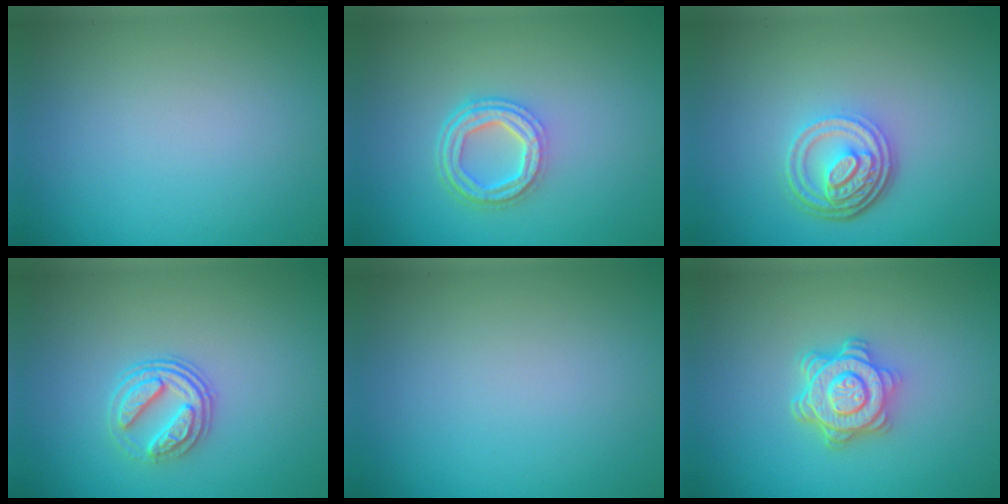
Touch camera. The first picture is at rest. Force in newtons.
{"total": 4.0, "press": 3.0, "slide": 2.7}
{"total": 4.7, "press": 3.5, "slide": 3.2}
{"total": 3.1, "press": 2.6, "slide": 1.7}
{"total": 0.0}
{"total": 4.5, "press": 3.6, "slide": 2.8}